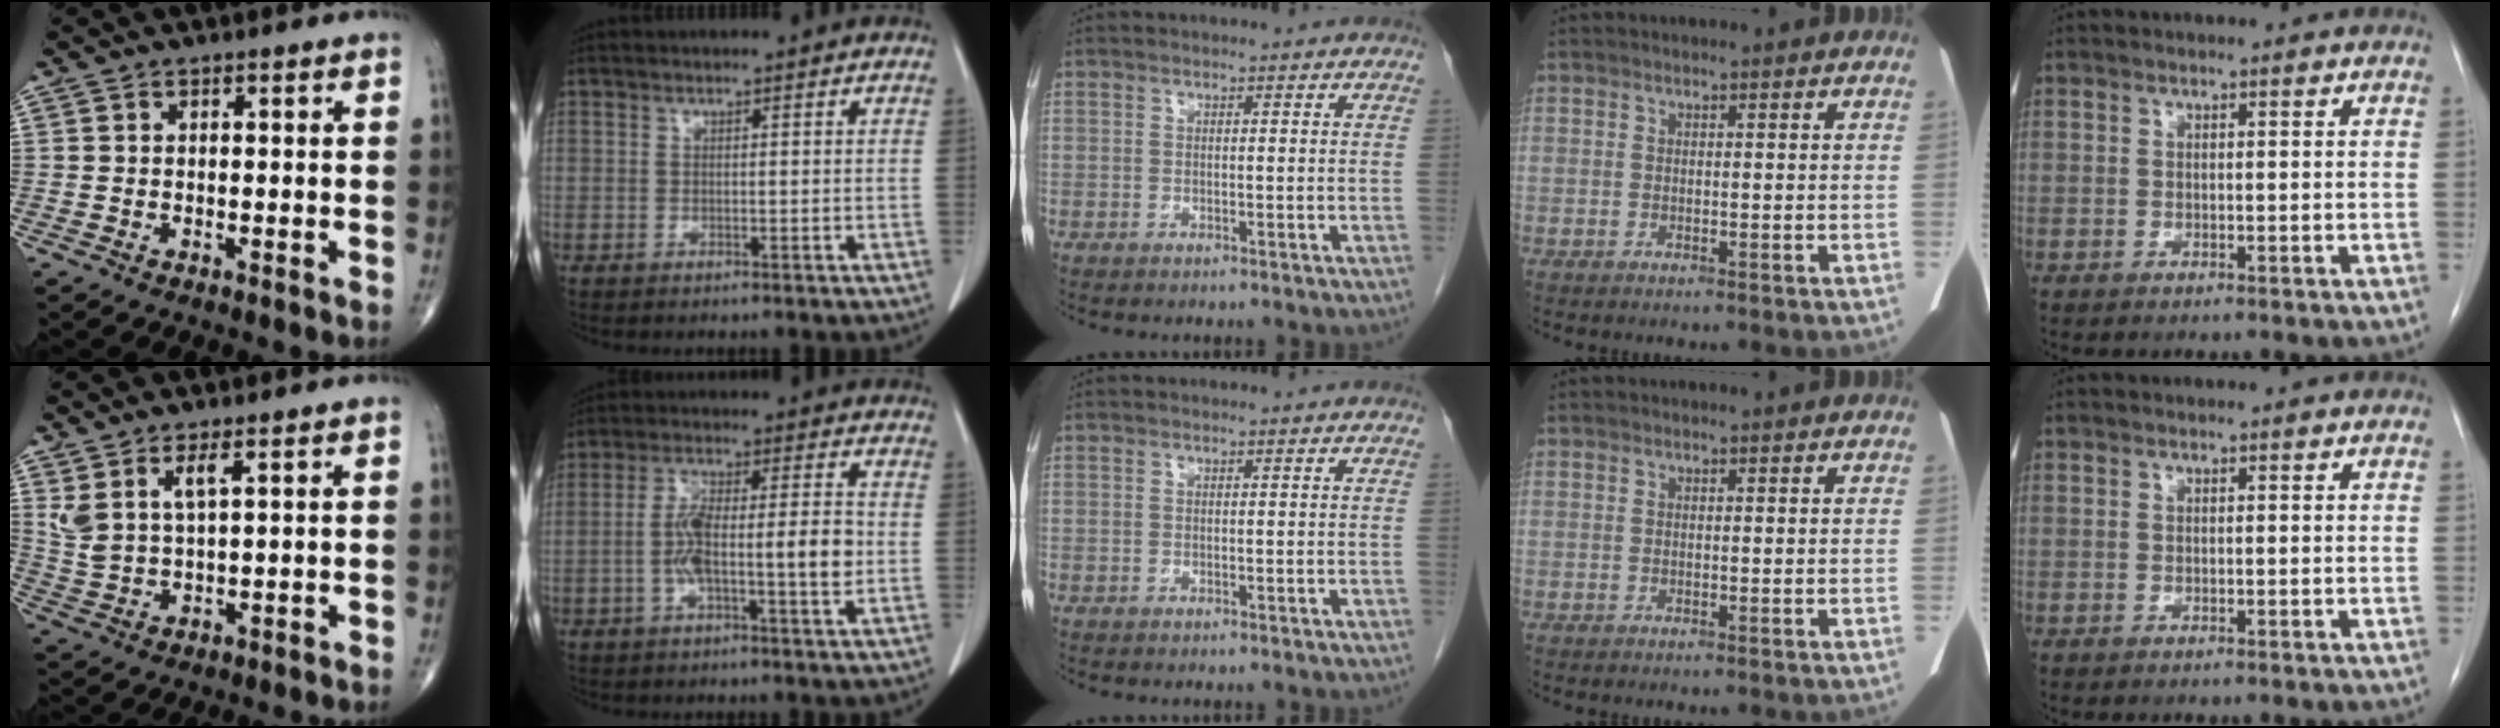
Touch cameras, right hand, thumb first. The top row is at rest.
{"thumb": {"total": 5.6, "force": [2.8, 1.5, 4.6], "torque": [-0.104, -0.018, 0.066]}, "index": {"total": 9.7, "force": [-1.5, 1.7, 9.5], "torque": [-0.170, 0.016, -0.028]}}